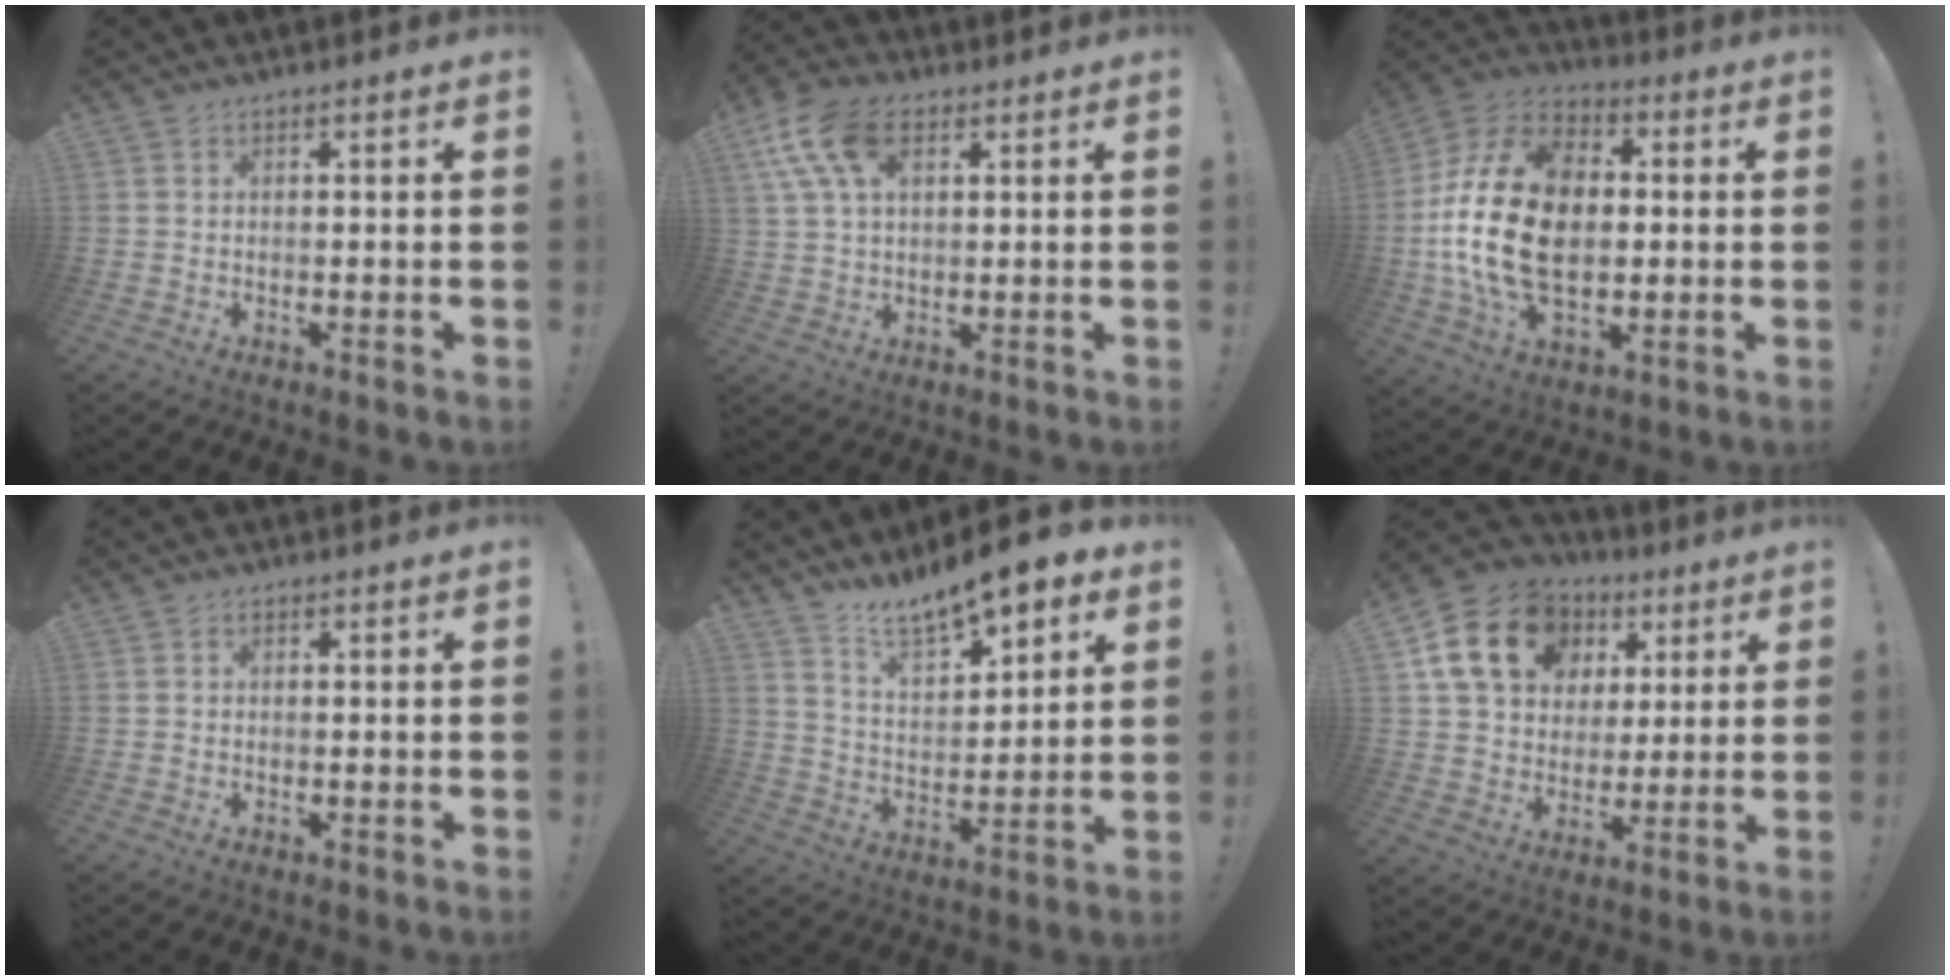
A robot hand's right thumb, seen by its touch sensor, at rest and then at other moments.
{"total": 12.9, "force": [5.3, 7.6, 9.0], "torque": [-0.173, -0.003, 0.100]}
{"total": 24.7, "force": [-0.8, 16.3, 18.5], "torque": [-0.342, 0.018, -0.009]}
{"total": 0.0}
{"total": 12.2, "force": [10.6, 3.4, 5.0], "torque": [-0.096, -0.085, 0.186]}
{"total": 18.8, "force": [7.6, 14.2, 9.7], "torque": [-0.144, -0.019, 0.155]}